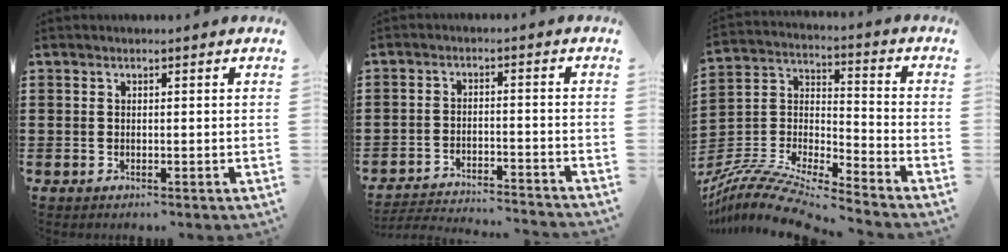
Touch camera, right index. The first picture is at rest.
{"total": 3.5, "force": [-3.4, -0.1, 0.6], "torque": [-0.024, -0.002, -0.076]}
{"total": 11.2, "force": [-10.3, 1.3, 4.0], "torque": [-0.090, 0.017, -0.212]}